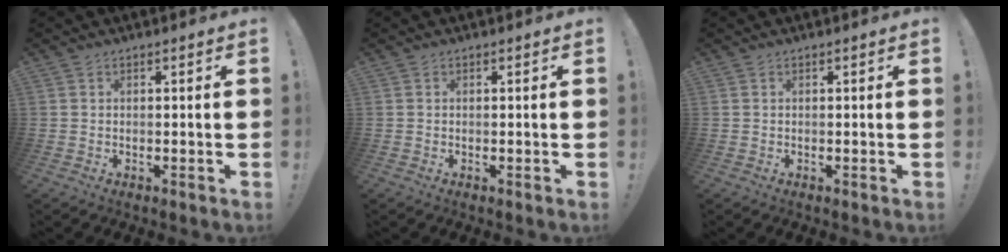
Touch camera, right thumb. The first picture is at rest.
{"total": 0.0}
{"total": 0.0}